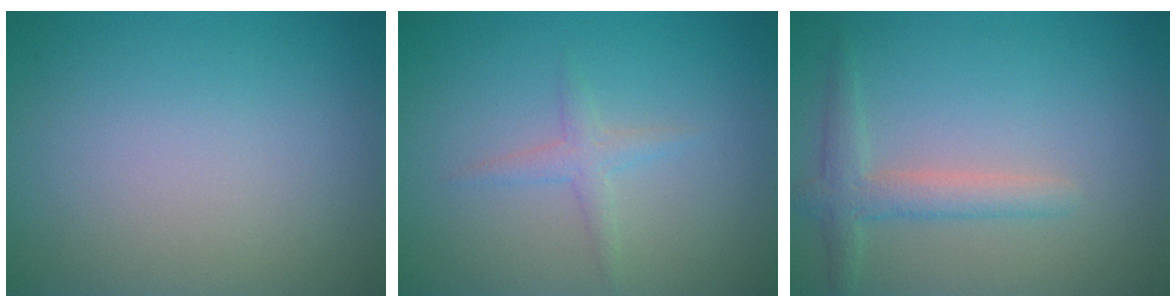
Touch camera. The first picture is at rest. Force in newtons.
{"total": 1.4, "press": 1.4, "slide": 0.0}
{"total": 2.6, "press": 2.6, "slide": 0.2}